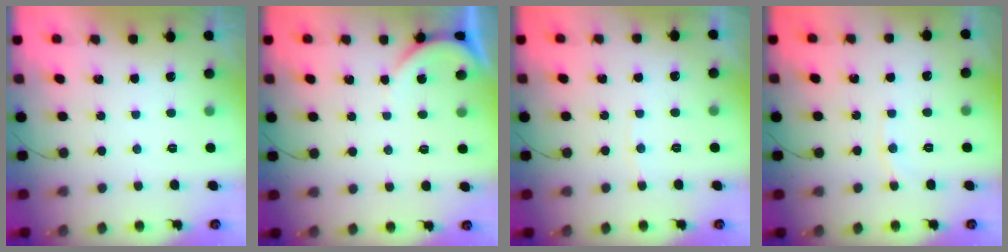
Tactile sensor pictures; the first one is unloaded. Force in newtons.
{"total": 2.8, "press": 2.8, "slide": 0.5}
{"total": 2.8, "press": 2.7, "slide": 0.3}
{"total": 4.2, "press": 4.2, "slide": 0.6}